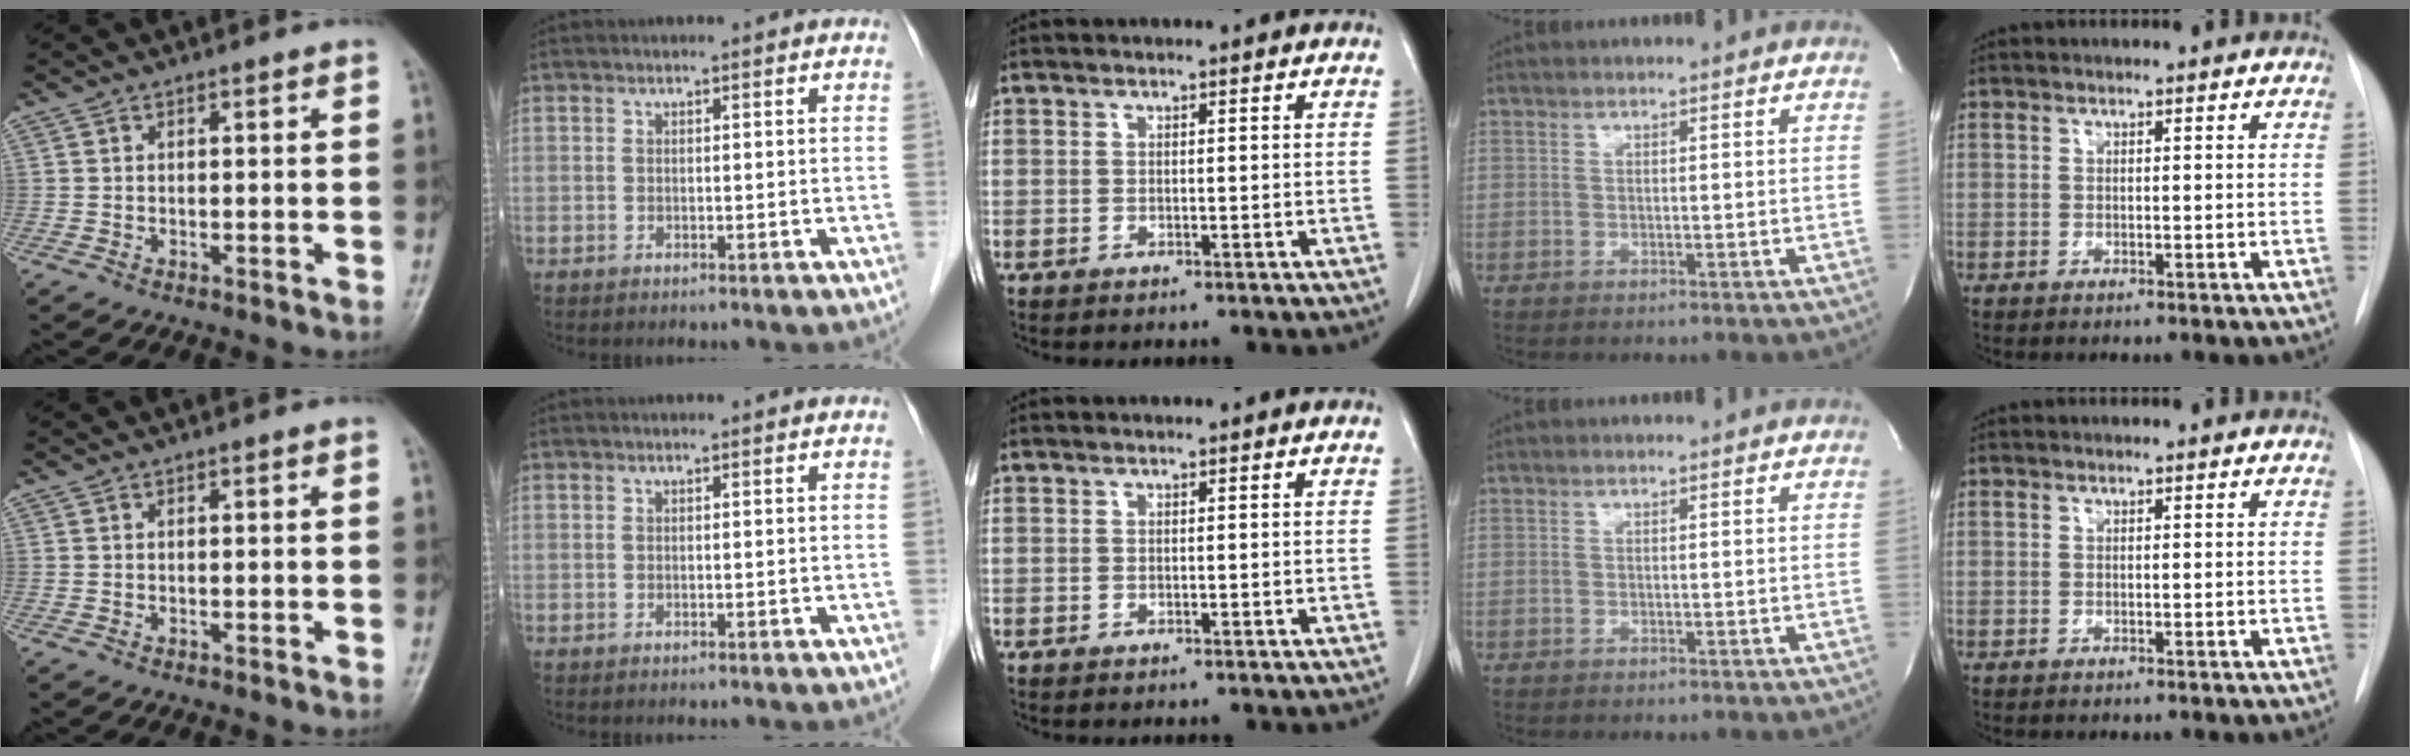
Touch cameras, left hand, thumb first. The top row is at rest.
{}